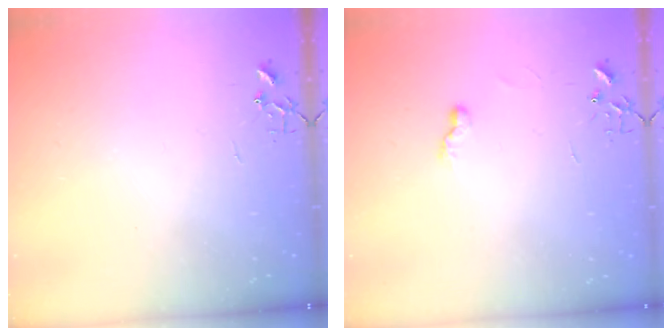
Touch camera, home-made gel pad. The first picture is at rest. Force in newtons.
{"total": 4.6, "press": 4.6, "slide": 0.6}